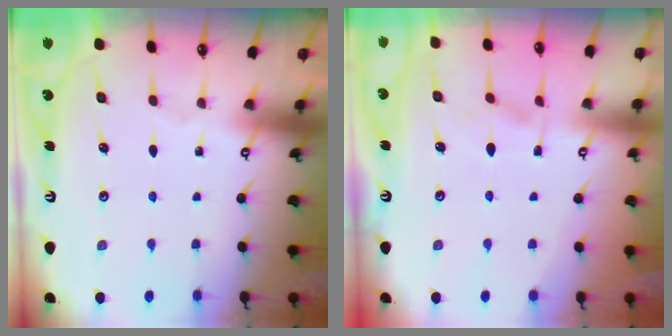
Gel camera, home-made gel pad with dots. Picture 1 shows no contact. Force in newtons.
{"total": 2.4, "press": 2.3, "slide": 0.7}